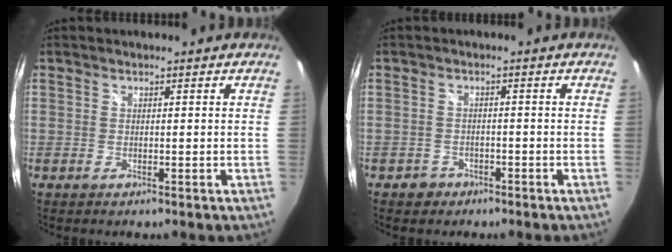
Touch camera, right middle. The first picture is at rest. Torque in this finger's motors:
{"motor_torque": [0.58, -0.43, -0.07, 0.00]}